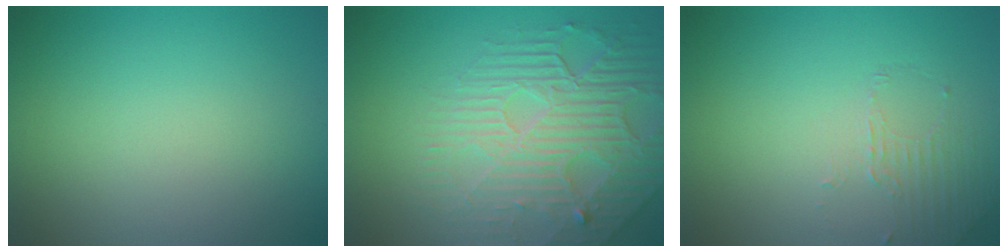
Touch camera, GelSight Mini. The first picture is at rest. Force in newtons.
{"total": 5.6, "press": 4.7, "slide": 3.0}
{"total": 1.2, "press": 0.4, "slide": 1.1}